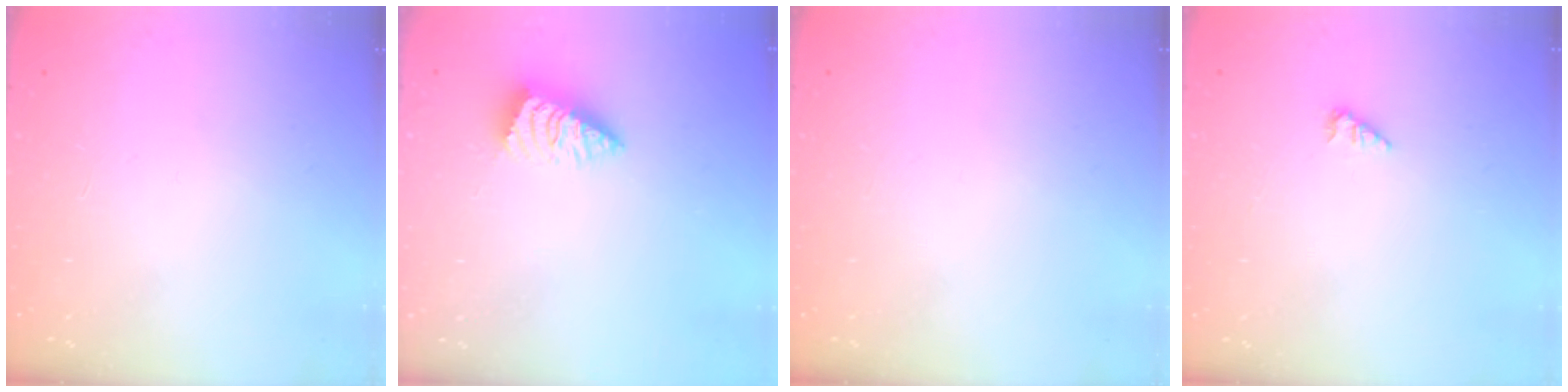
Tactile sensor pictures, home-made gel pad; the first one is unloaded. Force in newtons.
{"total": 2.4, "press": 2.4, "slide": 0.4}
{"total": 0.0}
{"total": 1.7, "press": 1.7, "slide": 0.3}